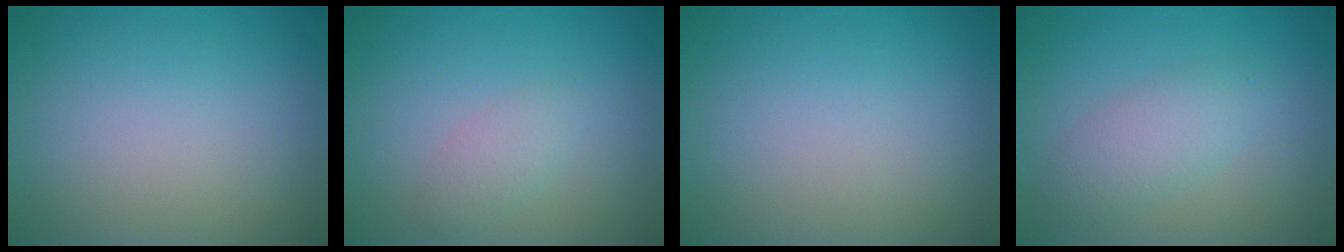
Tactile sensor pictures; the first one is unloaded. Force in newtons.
{"total": 1.6, "press": 1.6, "slide": 0.0}
{"total": 0.0}
{"total": 2.8, "press": 2.8, "slide": 0.1}